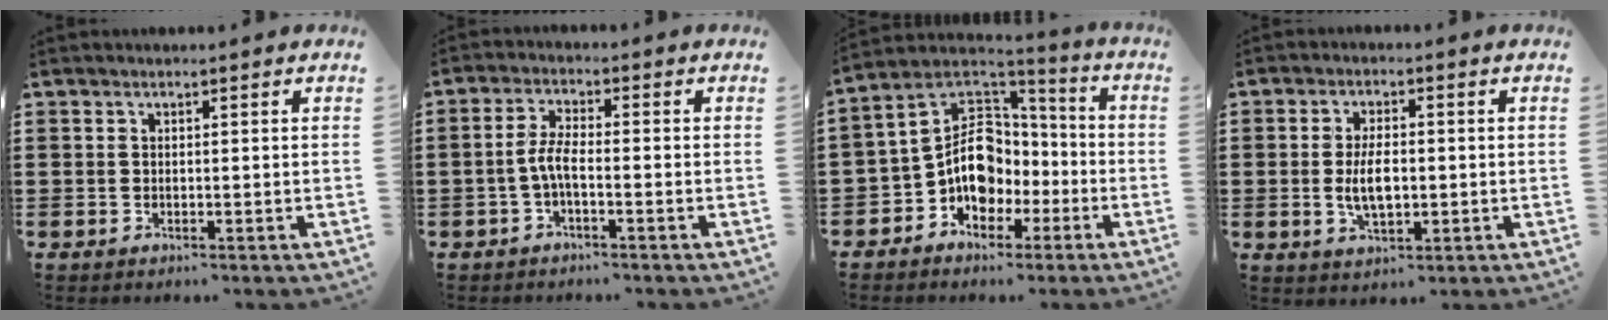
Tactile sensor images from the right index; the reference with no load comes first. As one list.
[{"total": 3.8, "force": [-1.3, 0.9, 3.5], "torque": [-0.085, -0.004, -0.033]}, {"total": 10.2, "force": [-1.2, 8.2, 6.1], "torque": [-0.150, -0.009, -0.027]}, {"total": 5.5, "force": [-0.5, 2.4, 4.9], "torque": [-0.095, 0.002, -0.009]}]